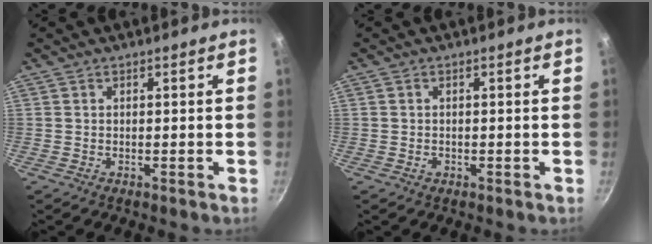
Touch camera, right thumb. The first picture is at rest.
{"total": 1.0, "force": [-0.3, 0.9, 0.4], "torque": [-0.005, 0.001, -0.004]}